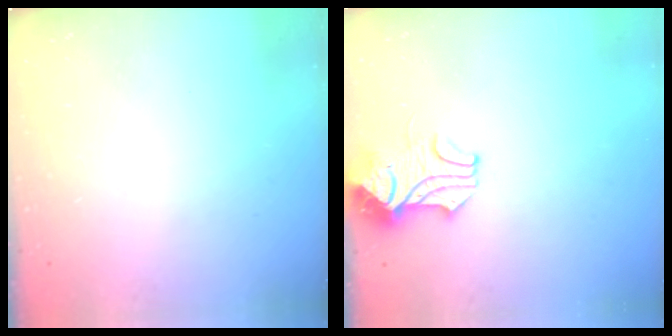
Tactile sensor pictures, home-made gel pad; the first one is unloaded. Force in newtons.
{"total": 2.5, "press": 2.4, "slide": 0.9}